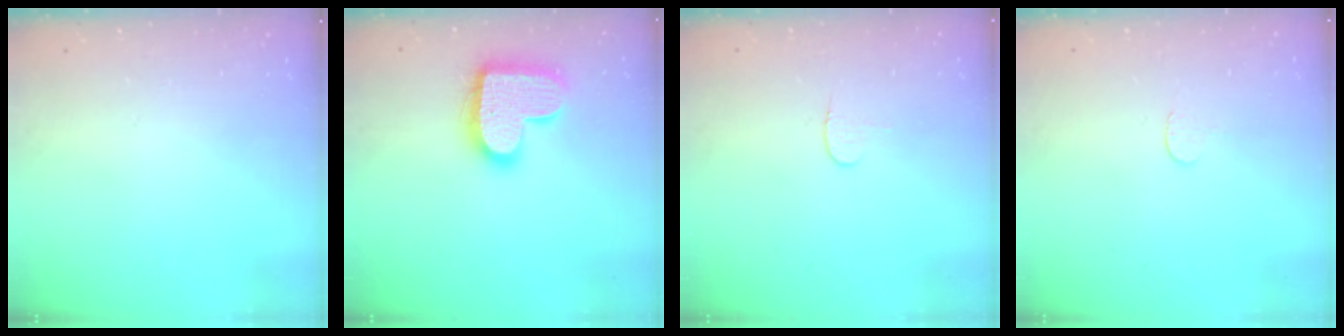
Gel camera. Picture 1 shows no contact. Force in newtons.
{"total": 17.4, "press": 17.4, "slide": 0.9}
{"total": 3.9, "press": 3.9, "slide": 0.2}
{"total": 3.2, "press": 3.1, "slide": 0.3}